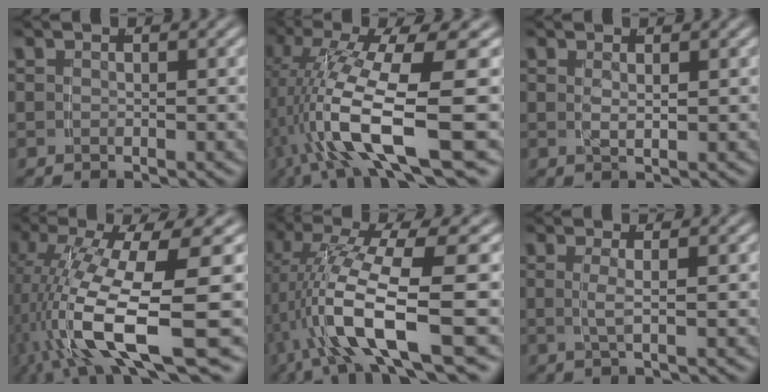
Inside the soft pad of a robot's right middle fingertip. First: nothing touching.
{"total": 10.0, "force": [-1.8, 3.6, 9.1], "torque": [-0.165, -0.016, -0.015]}
{"total": 1.0, "force": [0.3, -0.6, 0.7], "torque": [-0.017, -0.007, 0.014]}
{"total": 10.4, "force": [-3.2, 3.8, 9.2], "torque": [-0.169, -0.030, -0.029]}
{"total": 9.1, "force": [-1.5, 3.0, 8.5], "torque": [-0.156, -0.016, -0.011]}
{"total": 1.7, "force": [0.2, -0.6, 1.5], "torque": [-0.034, -0.007, 0.009]}